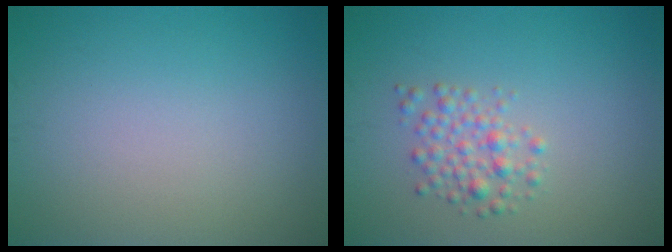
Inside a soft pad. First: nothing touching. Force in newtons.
{"total": 2.3, "press": 2.3, "slide": 0.1}